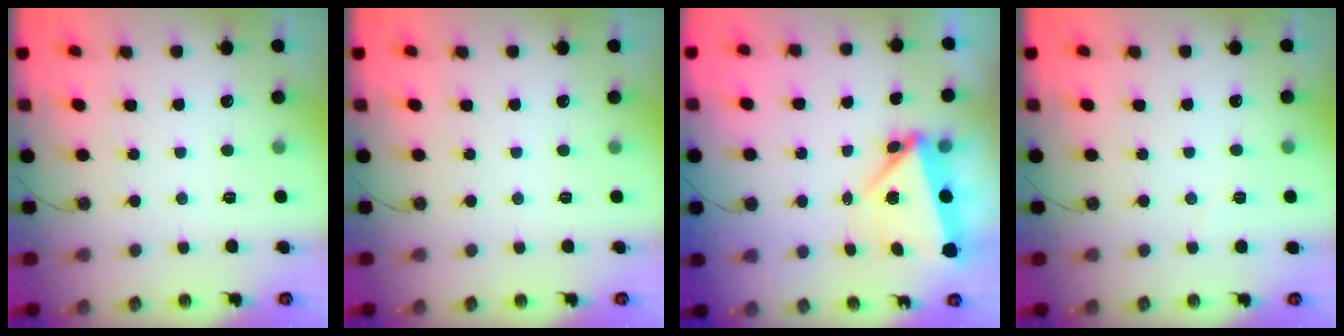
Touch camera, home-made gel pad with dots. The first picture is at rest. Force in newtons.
{"total": 0.0}
{"total": 6.1, "press": 4.6, "slide": 4.1}
{"total": 2.6, "press": 2.2, "slide": 1.5}